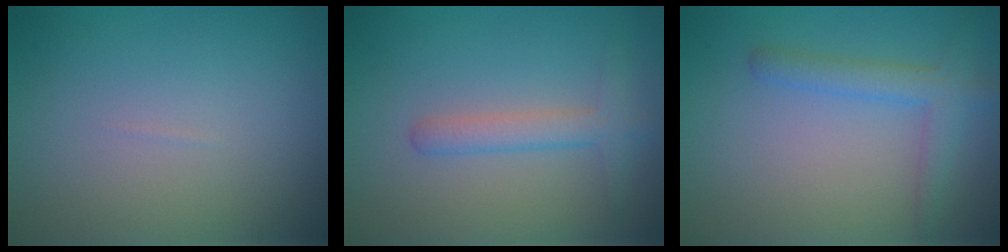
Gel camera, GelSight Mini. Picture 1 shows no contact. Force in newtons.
{"total": 2.2, "press": 2.2, "slide": 0.1}
{"total": 2.7, "press": 2.7, "slide": 0.1}